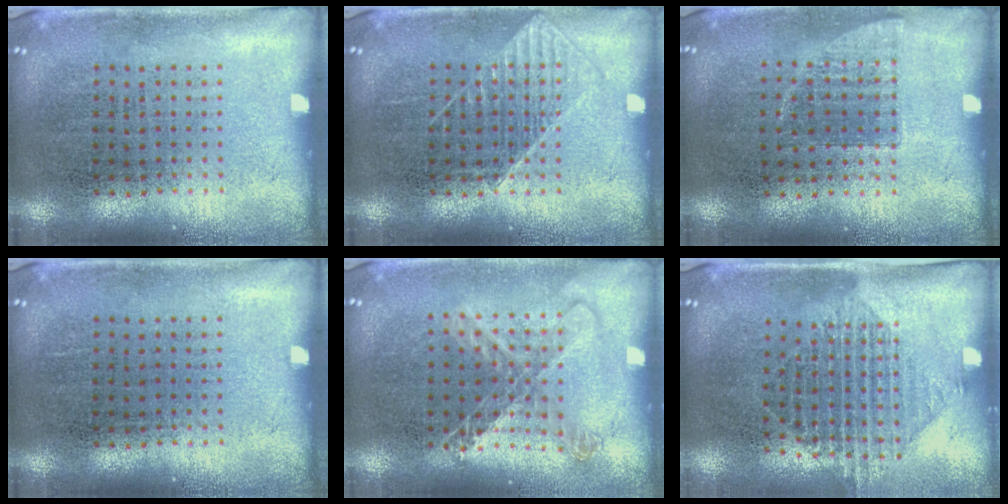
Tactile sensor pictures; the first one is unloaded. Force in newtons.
{"total": 1.3, "press": 1.3, "slide": 0.3}
{"total": 0.6, "press": 0.5, "slide": 0.2}
{"total": 0.0}
{"total": 1.3, "press": 1.2, "slide": 0.6}
{"total": 1.5, "press": 1.3, "slide": 0.9}